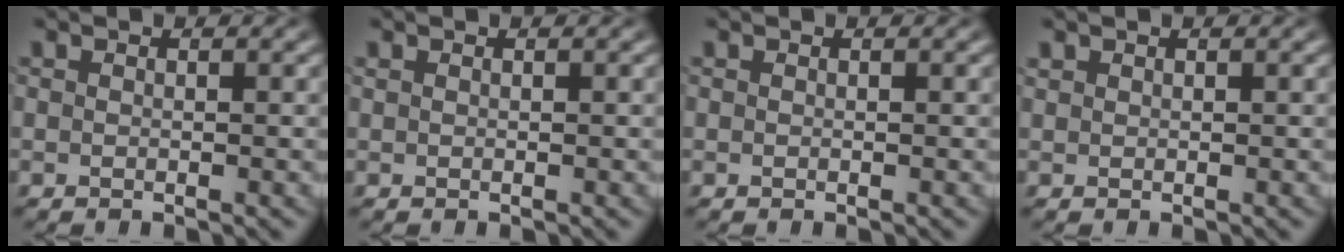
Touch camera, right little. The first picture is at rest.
{"total": 0.0}
{"total": 0.0}
{"total": 0.5, "force": [0.5, -0.1, 0.1], "torque": [-0.003, -0.002, 0.016]}